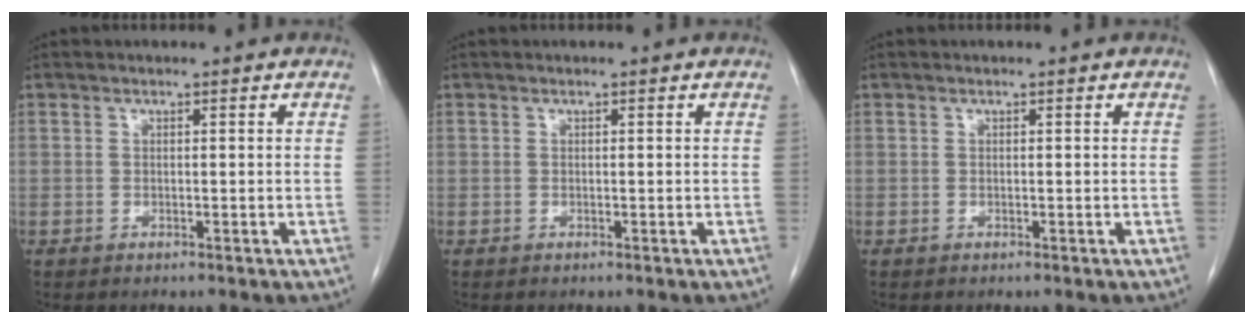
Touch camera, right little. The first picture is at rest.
{"total": 0.0}
{"total": 0.0}